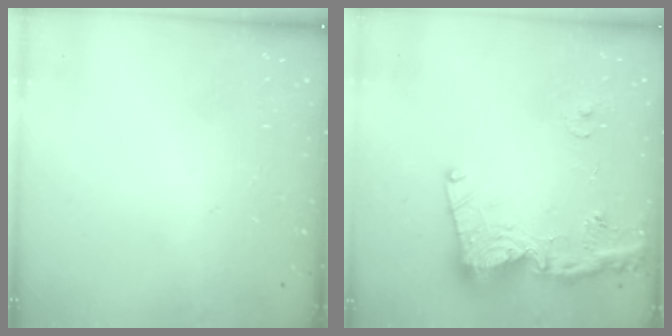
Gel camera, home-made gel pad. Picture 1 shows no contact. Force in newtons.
{"total": 17.6, "press": 17.5, "slide": 2.0}